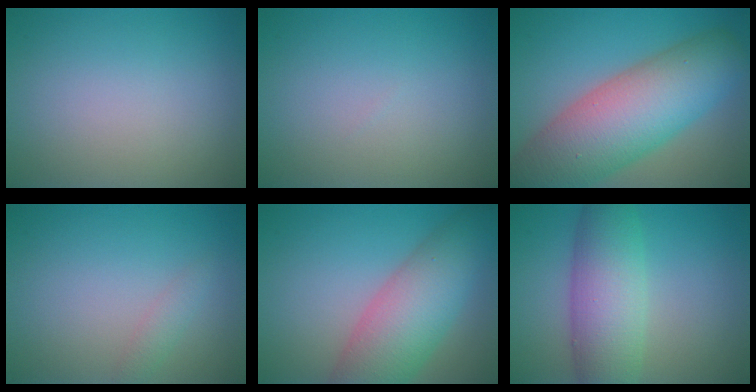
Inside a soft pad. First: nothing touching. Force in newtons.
{"total": 0.0}
{"total": 11.7, "press": 11.7, "slide": 0.5}
{"total": 1.2, "press": 1.2, "slide": 0.1}
{"total": 8.1, "press": 8.1, "slide": 0.0}
{"total": 7.1, "press": 7.1, "slide": 0.2}